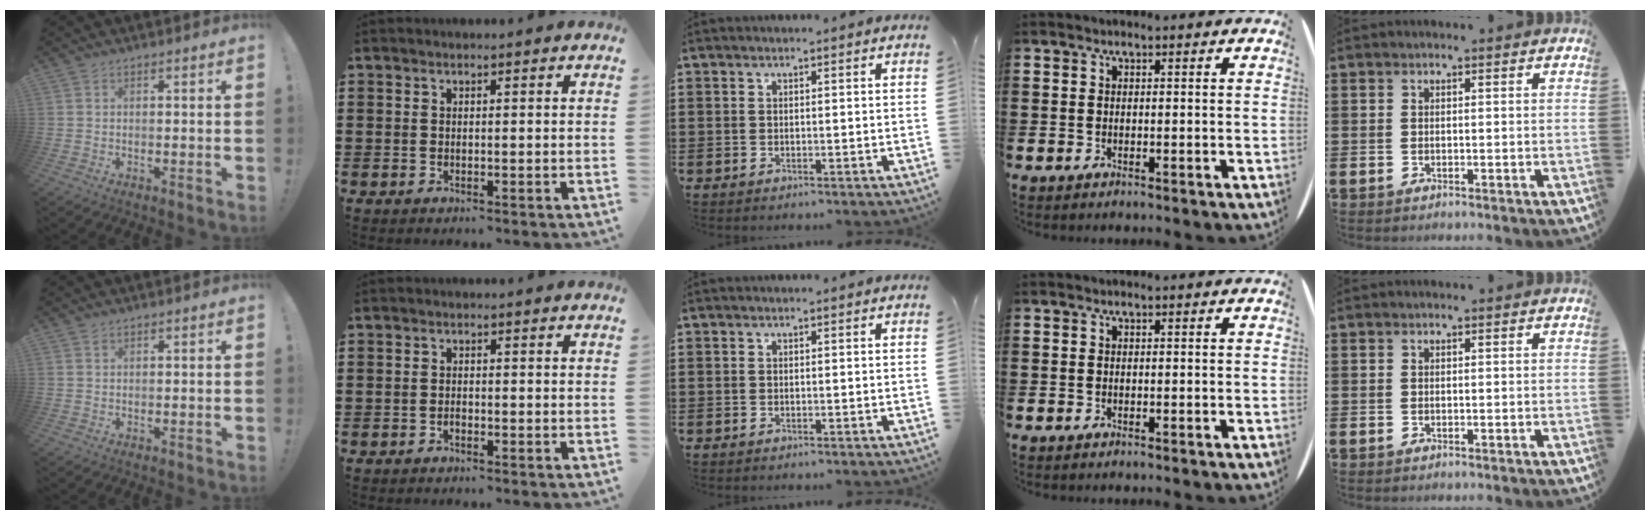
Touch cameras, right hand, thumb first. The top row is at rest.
{"thumb": {"total": 0.7, "force": [0.4, 0.4, 0.3], "torque": [-0.001, -0.001, 0.007]}, "index": {"total": 0.8, "force": [-0.6, 0.4, 0.4], "torque": [-0.009, -0.002, -0.010]}}